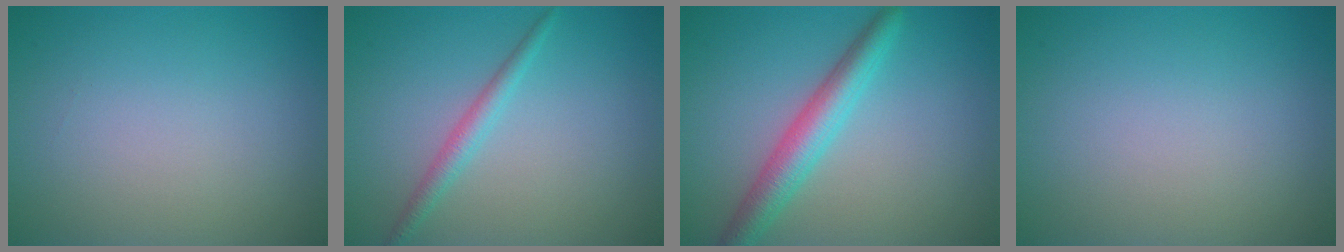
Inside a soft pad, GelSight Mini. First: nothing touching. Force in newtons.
{"total": 1.8, "press": 1.8, "slide": 0.1}
{"total": 4.1, "press": 4.1, "slide": 0.1}
{"total": 0.0}